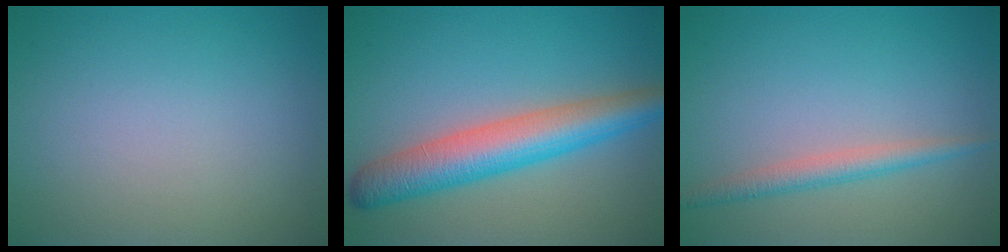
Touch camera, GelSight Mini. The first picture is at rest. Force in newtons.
{"total": 6.5, "press": 6.5, "slide": 0.2}
{"total": 2.2, "press": 2.2, "slide": 0.0}